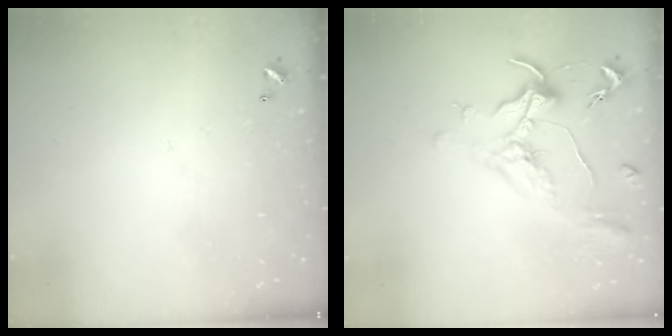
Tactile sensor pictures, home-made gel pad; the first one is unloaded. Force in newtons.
{"total": 1.8, "press": 1.5, "slide": 0.9}